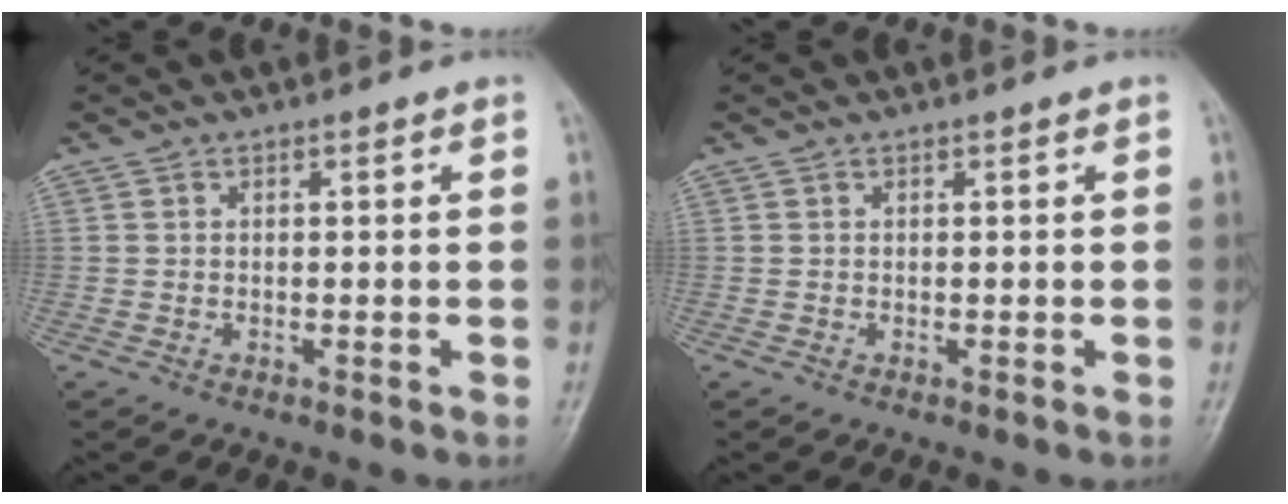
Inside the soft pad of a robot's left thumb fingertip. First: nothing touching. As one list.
[{"total": 0.0}]